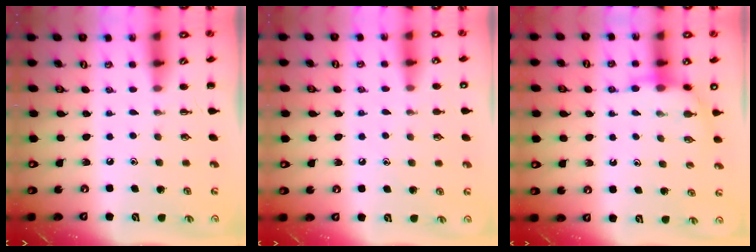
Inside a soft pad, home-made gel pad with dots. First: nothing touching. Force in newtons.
{"total": 8.3, "press": 8.0, "slide": 2.3}
{"total": 8.1, "press": 8.0, "slide": 0.5}